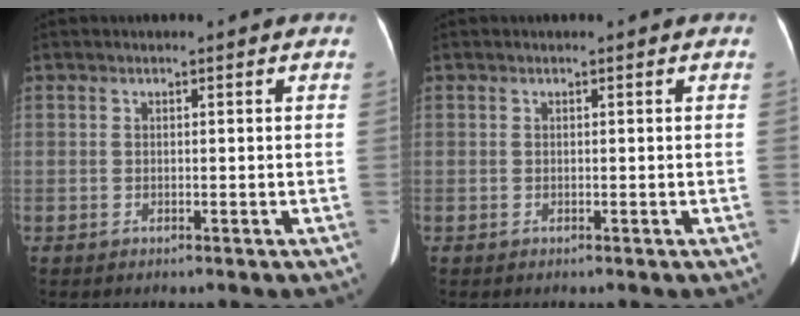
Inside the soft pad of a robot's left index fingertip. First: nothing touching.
{"total": 0.0}